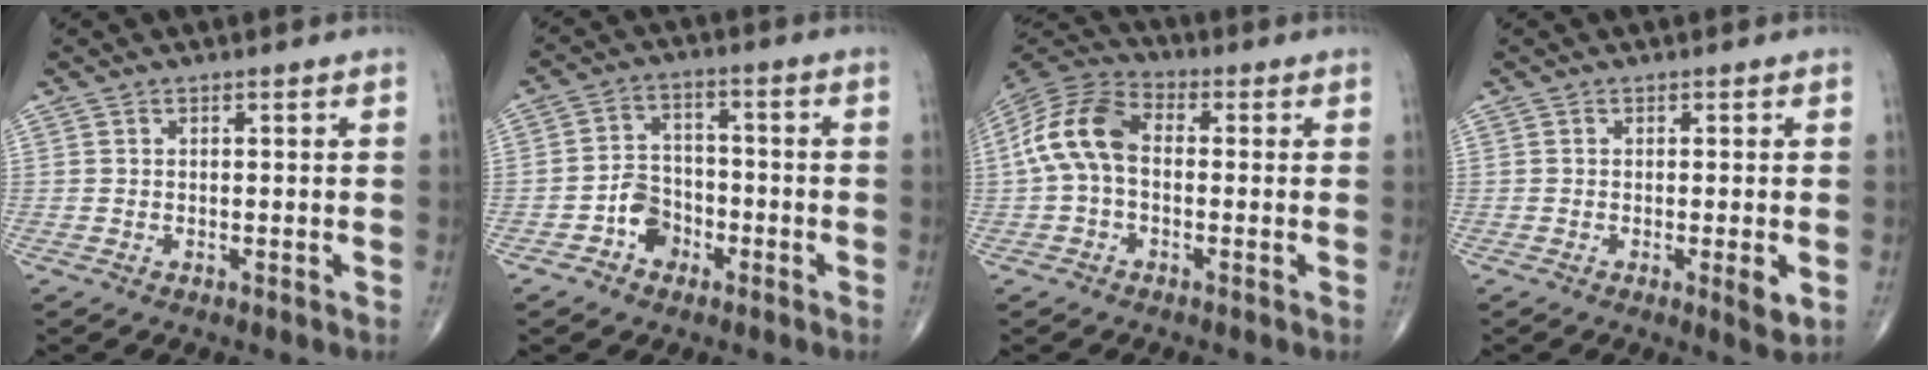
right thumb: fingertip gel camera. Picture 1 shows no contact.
{"total": 6.3, "force": [-2.9, 4.9, 2.6], "torque": [-0.016, 0.032, -0.056]}
{"total": 11.4, "force": [0.0, 7.2, 8.8], "torque": [-0.175, 0.032, -0.013]}
{"total": 3.1, "force": [-0.7, 0.4, 3.0], "torque": [-0.047, -0.012, -0.012]}